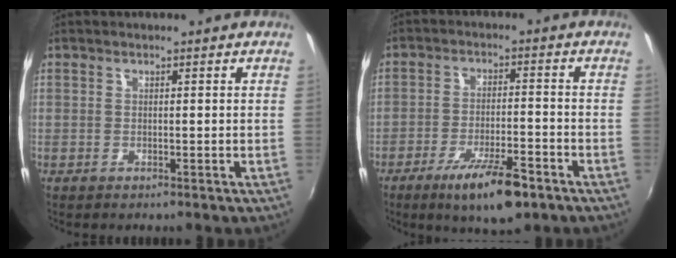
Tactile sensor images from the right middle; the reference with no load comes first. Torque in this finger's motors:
{"motor_torque": [1.27, -0.86, 0.31, 0.17]}